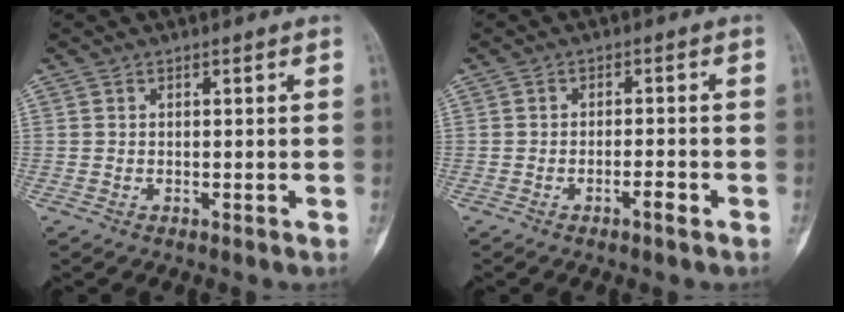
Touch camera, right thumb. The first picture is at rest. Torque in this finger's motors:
{"motor_torque": [-0.50, -0.18, -0.19, -0.22, -0.07]}